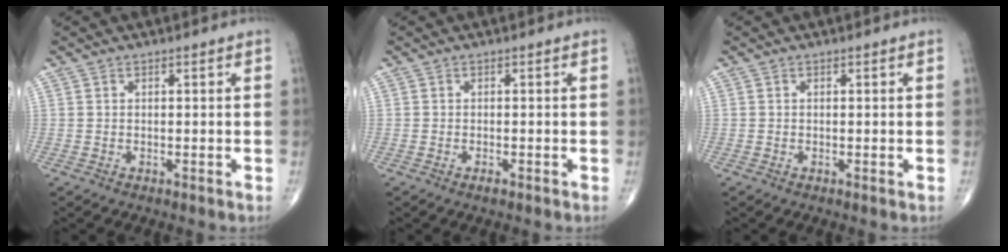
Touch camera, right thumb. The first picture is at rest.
{"total": 0.9, "force": [-0.7, 0.3, 0.6], "torque": [-0.010, 0.001, -0.012]}
{"total": 0.0}